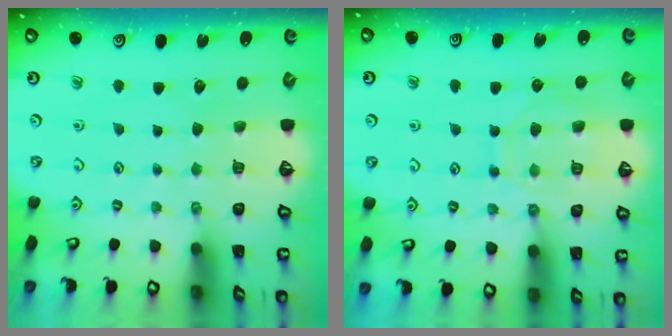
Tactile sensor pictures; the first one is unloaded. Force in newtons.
{"total": 11.3, "press": 11.2, "slide": 1.1}